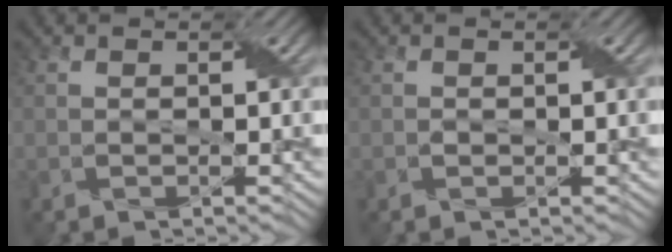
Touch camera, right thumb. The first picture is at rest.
{"total": 0.6, "force": [-0.1, 0.4, 0.5], "torque": [-0.010, -0.001, 0.000]}